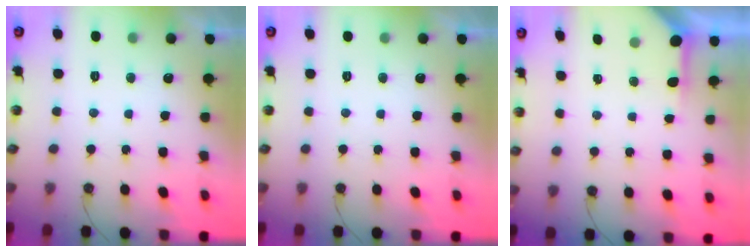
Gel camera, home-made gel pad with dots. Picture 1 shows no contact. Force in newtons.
{"total": 0.0}
{"total": 3.5, "press": 3.5, "slide": 0.3}